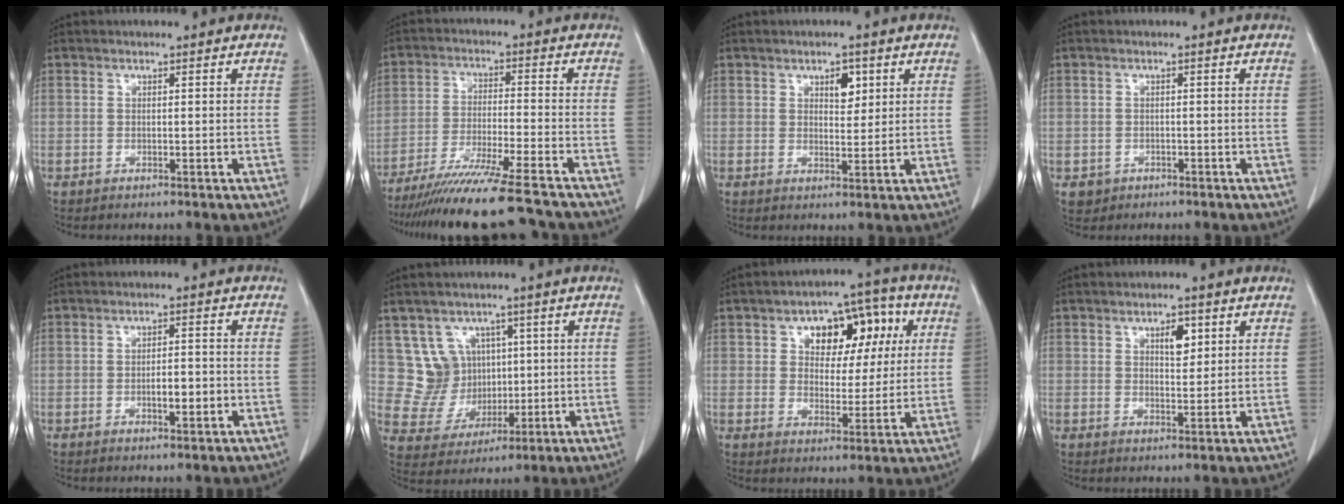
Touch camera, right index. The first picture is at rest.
{"total": 17.3, "force": [-15.1, -0.5, 8.5], "torque": [-0.139, -0.045, -0.243]}
{"total": 3.4, "force": [1.6, 1.8, 2.4], "torque": [-0.033, -0.001, 0.026]}
{"total": 2.3, "force": [-0.9, 2.1, 0.2], "torque": [-0.001, 0.007, -0.011]}
{"total": 3.5, "force": [-1.0, 1.1, 3.2], "torque": [-0.052, 0.002, -0.012]}
{"total": 7.7, "force": [2.8, 7.0, 1.2], "torque": [-0.025, 0.028, 0.068]}
{"total": 11.5, "force": [3.8, 6.9, 8.4], "torque": [-0.102, 0.040, 0.058]}
{"total": 3.6, "force": [1.7, 1.6, 2.8], "torque": [-0.043, -0.001, 0.028]}